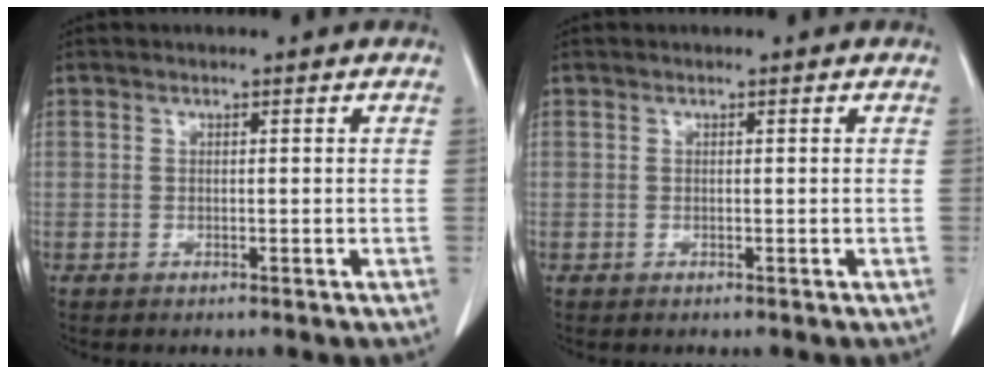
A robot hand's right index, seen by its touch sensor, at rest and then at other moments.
{"total": 0.0}